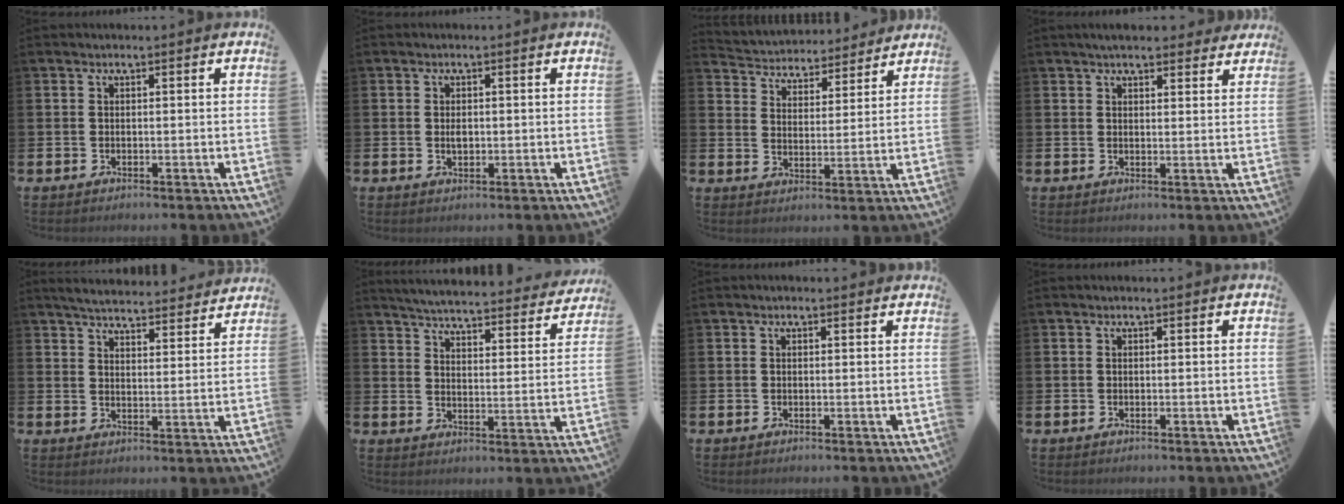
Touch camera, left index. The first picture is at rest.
{"total": 1.3, "force": [0.1, 0.7, 1.1], "torque": [-0.021, 0.004, 0.000]}
{"total": 4.5, "force": [4.2, 1.5, -0.3], "torque": [-0.028, -0.036, 0.071]}
{"total": 3.7, "force": [3.5, 1.0, 1.0], "torque": [-0.013, -0.013, 0.061]}
{"total": 5.4, "force": [5.3, 0.6, 0.7], "torque": [-0.031, -0.036, 0.093]}
{"total": 5.1, "force": [4.9, 0.4, 1.1], "torque": [-0.041, -0.042, 0.082]}
{"total": 0.0}
{"total": 0.0}